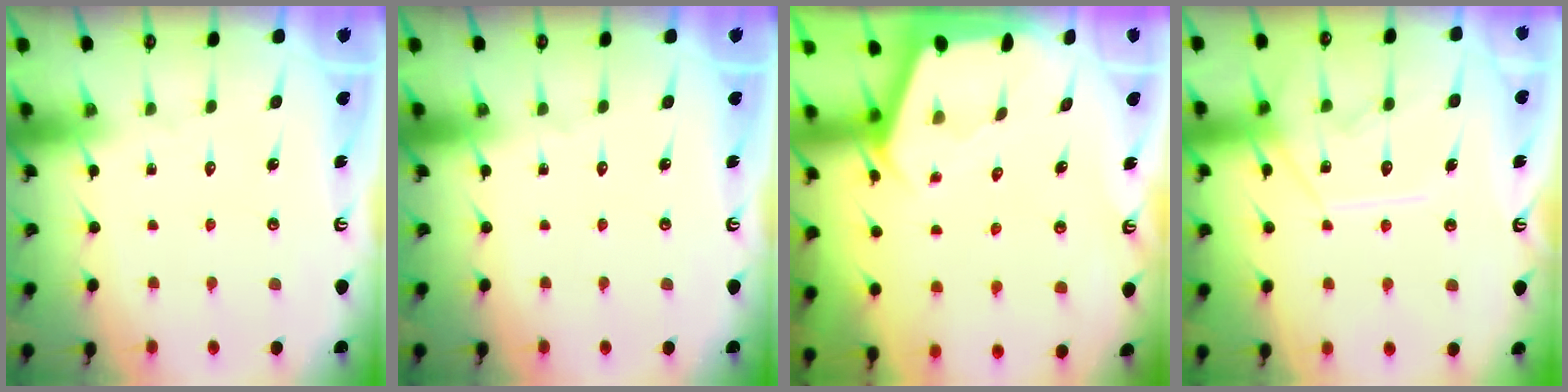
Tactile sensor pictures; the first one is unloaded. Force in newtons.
{"total": 0.0}
{"total": 2.1, "press": 2.0, "slide": 0.3}
{"total": 13.0, "press": 12.9, "slide": 1.2}